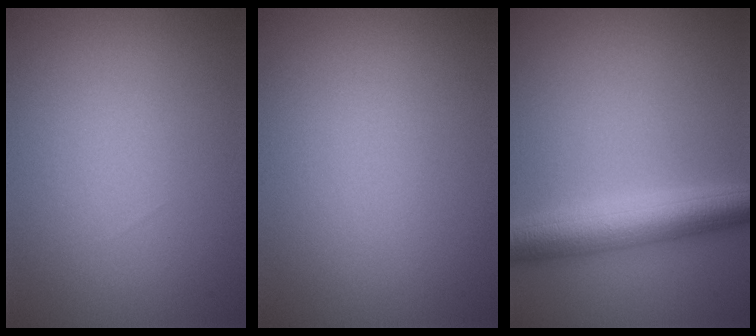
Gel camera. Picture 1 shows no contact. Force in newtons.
{"total": 0.0}
{"total": 5.6, "press": 5.6, "slide": 0.2}